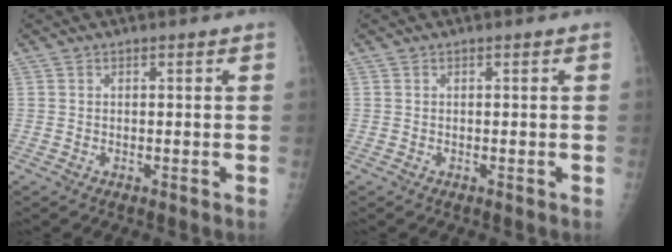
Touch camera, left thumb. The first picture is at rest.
{"total": 0.0}